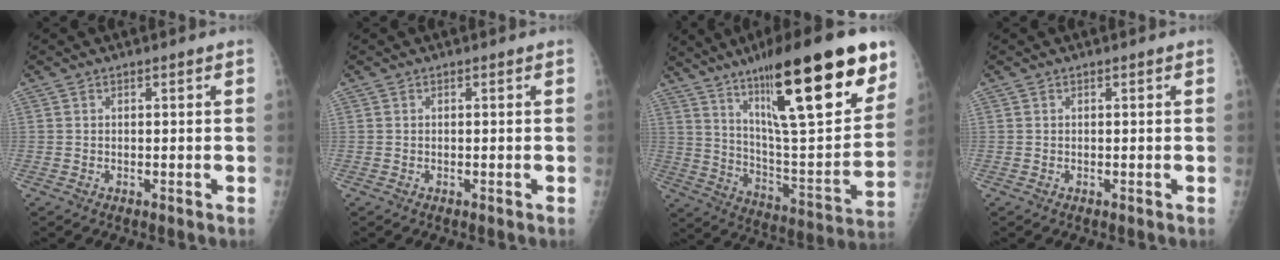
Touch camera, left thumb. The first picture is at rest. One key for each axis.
{"total": 0.0}
{"total": 29.7, "fx": 16.4, "fy": 6.9, "fz": 23.7, "tx": -0.339, "ty": -0.049, "tz": 0.267}
{"total": 0.0}